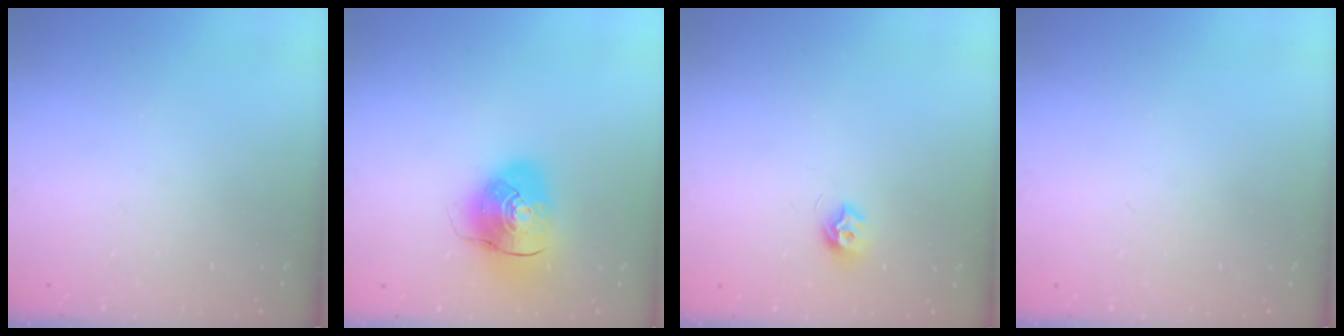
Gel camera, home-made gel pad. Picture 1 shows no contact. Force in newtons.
{"total": 10.6, "press": 10.5, "slide": 1.8}
{"total": 7.6, "press": 7.6, "slide": 0.6}
{"total": 0.8, "press": 0.8, "slide": 0.0}